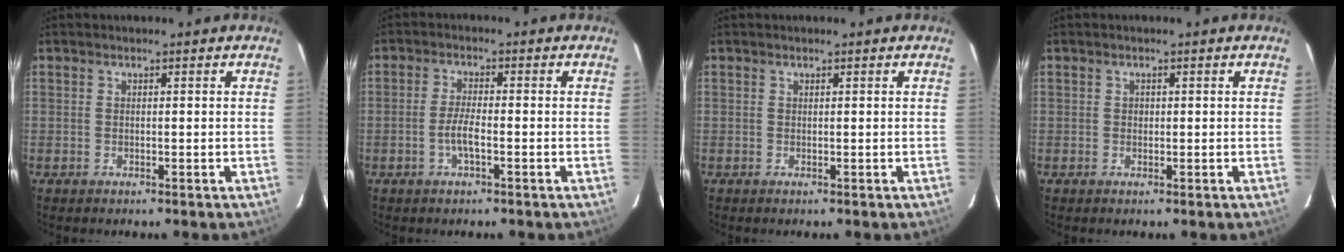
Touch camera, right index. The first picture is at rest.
{"total": 3.6, "force": [-1.4, 0.6, 3.3], "torque": [-0.068, 0.001, -0.028]}
{"total": 0.0}
{"total": 0.6, "force": [0.0, 0.5, 0.1], "torque": [0.001, 0.002, 0.001]}